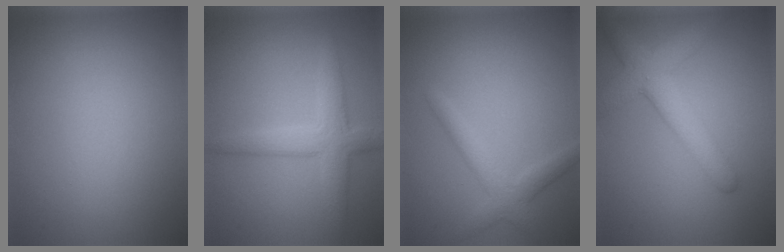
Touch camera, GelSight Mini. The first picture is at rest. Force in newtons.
{"total": 4.0, "press": 4.0, "slide": 0.2}
{"total": 2.7, "press": 2.7, "slide": 0.1}
{"total": 4.5, "press": 4.5, "slide": 0.2}